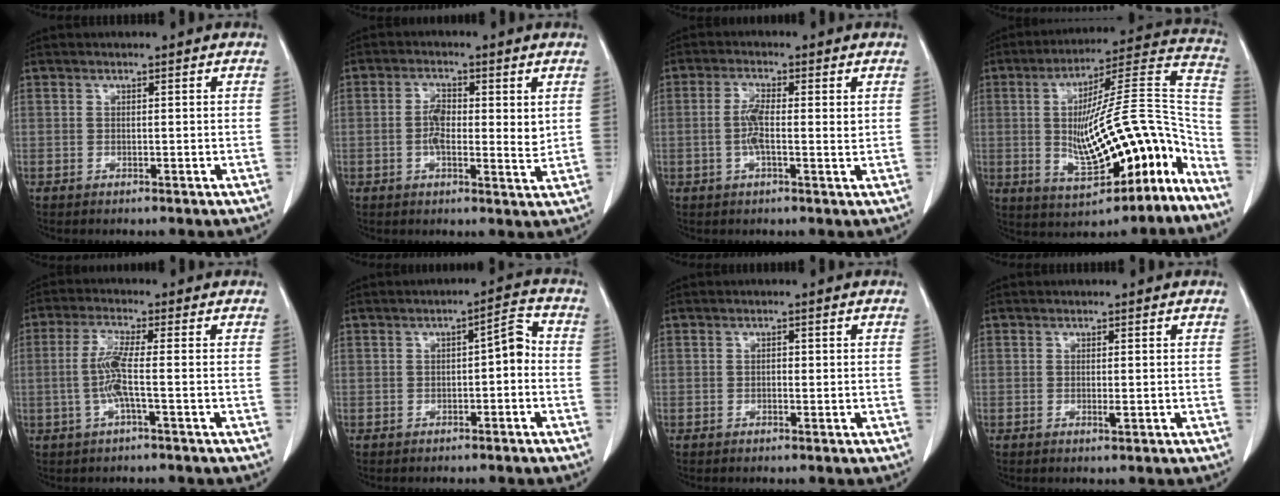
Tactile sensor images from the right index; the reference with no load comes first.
{"total": 5.9, "force": [0.7, 2.4, 5.4], "torque": [-0.094, -0.002, 0.004]}
{"total": 4.4, "force": [0.1, 1.1, 4.3], "torque": [-0.088, 0.005, -0.003]}
{"total": 18.5, "force": [-6.7, 5.1, 16.5], "torque": [-0.225, 0.037, -0.091]}
{"total": 5.1, "force": [-0.9, -0.2, 5.0], "torque": [-0.112, 0.002, -0.021]}
{"total": 4.0, "force": [-0.7, 1.4, 3.7], "torque": [-0.051, 0.019, -0.012]}
{"total": 0.6, "force": [0.0, 0.4, 0.5], "torque": [-0.009, 0.002, 0.000]}
{"total": 0.9, "force": [-0.1, 0.1, 0.9], "torque": [-0.016, -0.004, -0.001]}